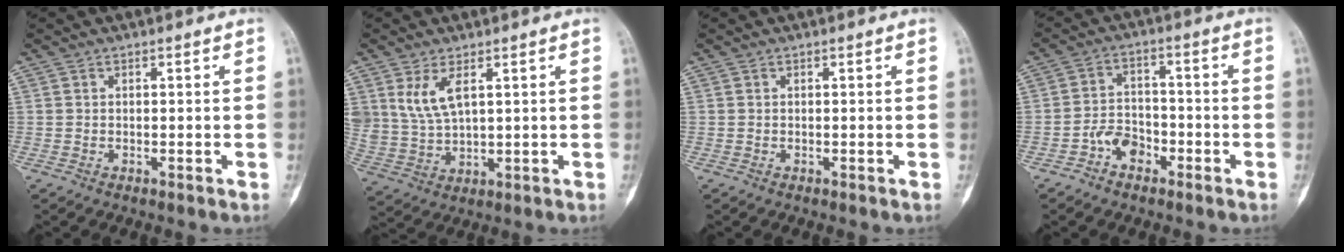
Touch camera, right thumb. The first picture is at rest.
{"total": 6.9, "force": [3.1, 3.3, 5.2], "torque": [-0.101, -0.014, 0.076]}
{"total": 0.0}
{"total": 5.6, "force": [-3.1, 3.7, 2.8], "torque": [-0.031, 0.032, -0.061]}